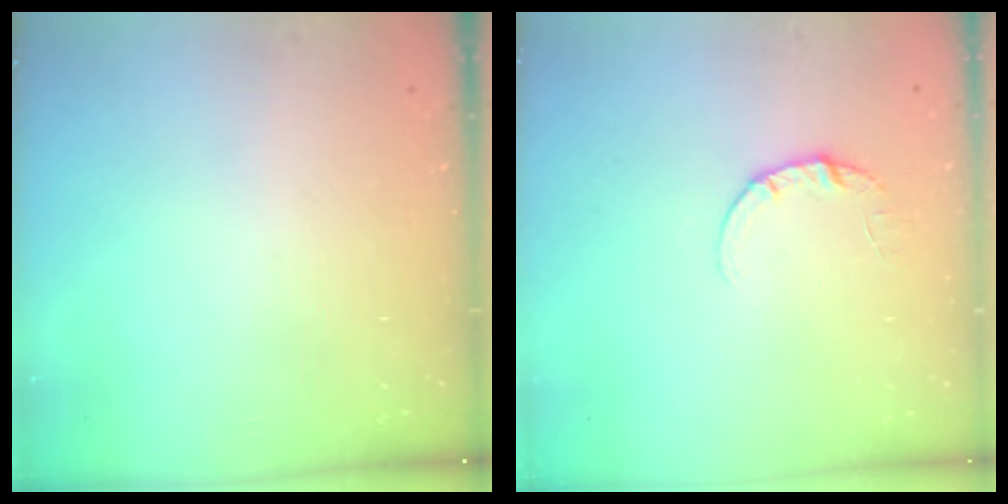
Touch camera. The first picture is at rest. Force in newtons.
{"total": 3.6, "press": 3.6, "slide": 0.3}